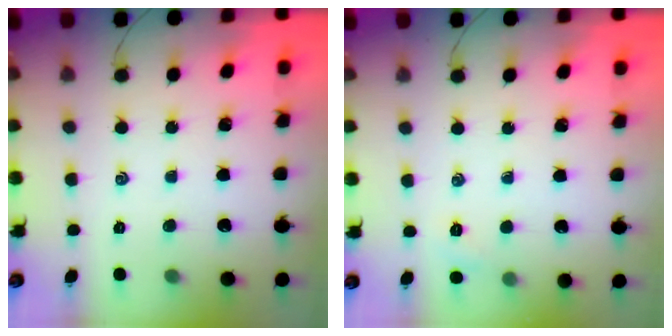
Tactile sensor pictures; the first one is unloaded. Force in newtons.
{"total": 3.8, "press": 3.6, "slide": 1.2}